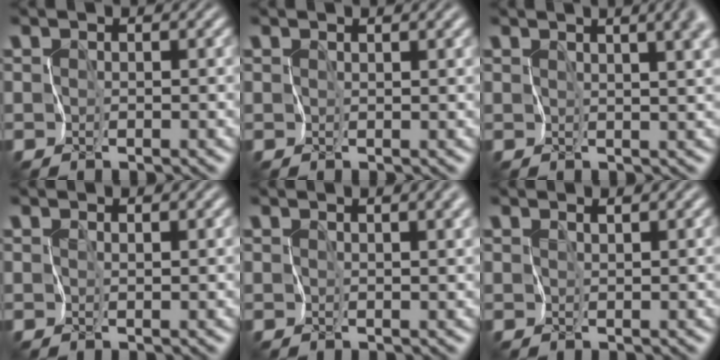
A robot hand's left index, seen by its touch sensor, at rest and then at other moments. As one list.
[{"total": 2.0, "force": [1.2, 0.6, 1.5], "torque": [-0.016, 0.001, 0.024]}, {"total": 11.4, "force": [4.9, 5.4, 8.8], "torque": [-0.077, 0.039, 0.040]}, {"total": 1.0, "force": [0.7, 0.3, 0.6], "torque": [-0.006, 0.001, 0.018]}, {"total": 5.6, "force": [2.6, 2.4, 4.3], "torque": [-0.050, 0.014, 0.034]}, {"total": 1.3, "force": [1.1, 0.1, 0.8], "torque": [-0.012, 0.000, 0.022]}]